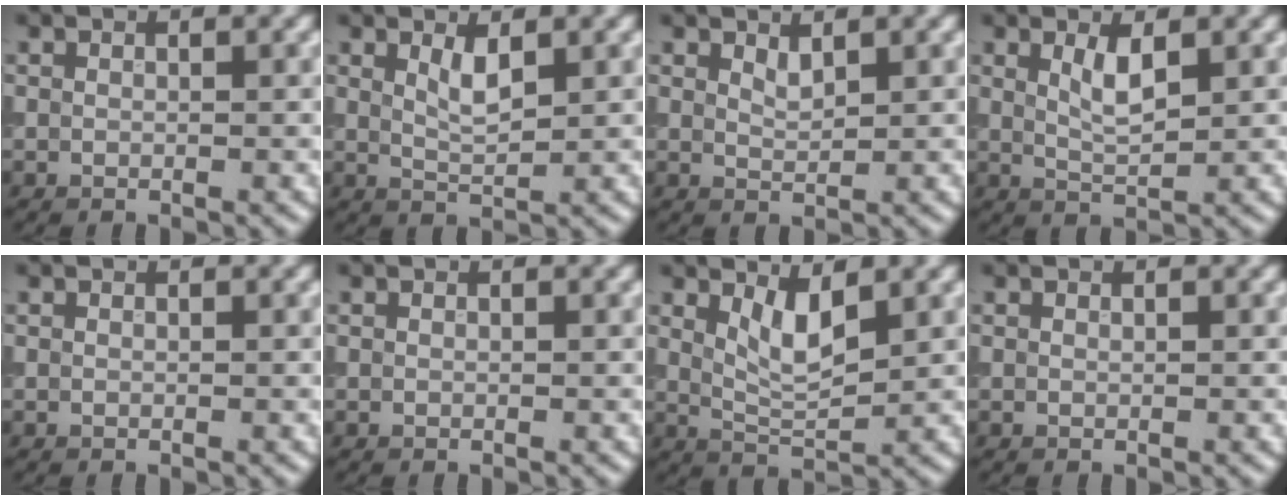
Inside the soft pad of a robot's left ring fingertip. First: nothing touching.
{"total": 1.7, "force": [0.9, 0.3, 1.4], "torque": [-0.033, -0.005, 0.020]}
{"total": 0.9, "force": [0.8, 0.2, 0.4], "torque": [-0.013, -0.002, 0.017]}
{"total": 2.2, "force": [0.9, 0.5, 1.9], "torque": [-0.042, -0.004, 0.020]}
{"total": 0.0}
{"total": 0.0}
{"total": 3.0, "force": [1.4, 0.9, 2.5], "torque": [-0.053, -0.008, 0.031]}
{"total": 0.0}